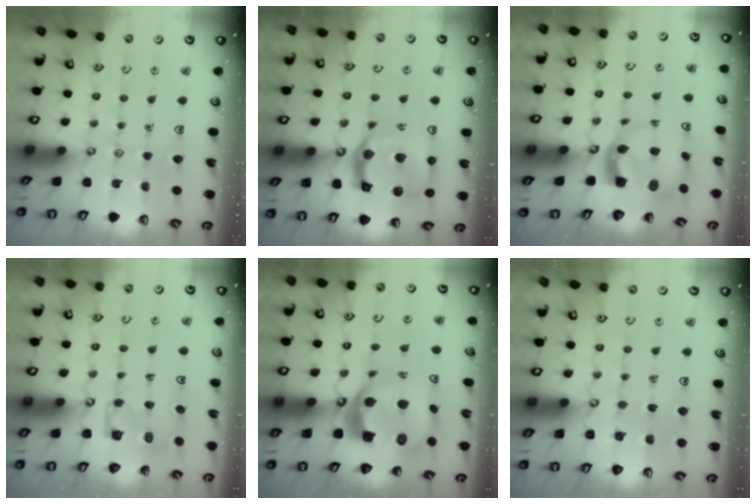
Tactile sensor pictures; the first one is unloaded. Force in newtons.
{"total": 17.6, "press": 17.5, "slide": 2.1}
{"total": 3.8, "press": 3.8, "slide": 0.6}
{"total": 2.8, "press": 2.8, "slide": 0.2}
{"total": 14.9, "press": 14.8, "slide": 1.8}
{"total": 4.3, "press": 4.3, "slide": 0.4}